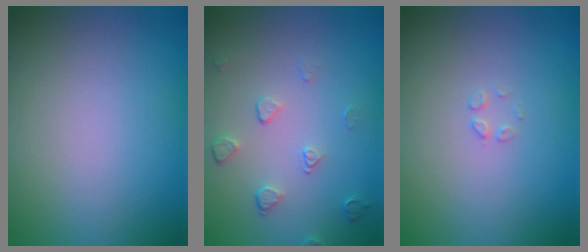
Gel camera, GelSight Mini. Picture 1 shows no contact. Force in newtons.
{"total": 1.6, "press": 1.1, "slide": 1.2}
{"total": 0.8, "press": 0.8, "slide": 0.0}